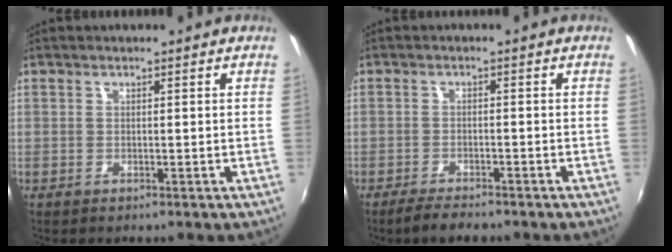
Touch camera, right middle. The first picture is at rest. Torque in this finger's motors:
{"motor_torque": [0.36, -0.43, -0.01, -0.01]}